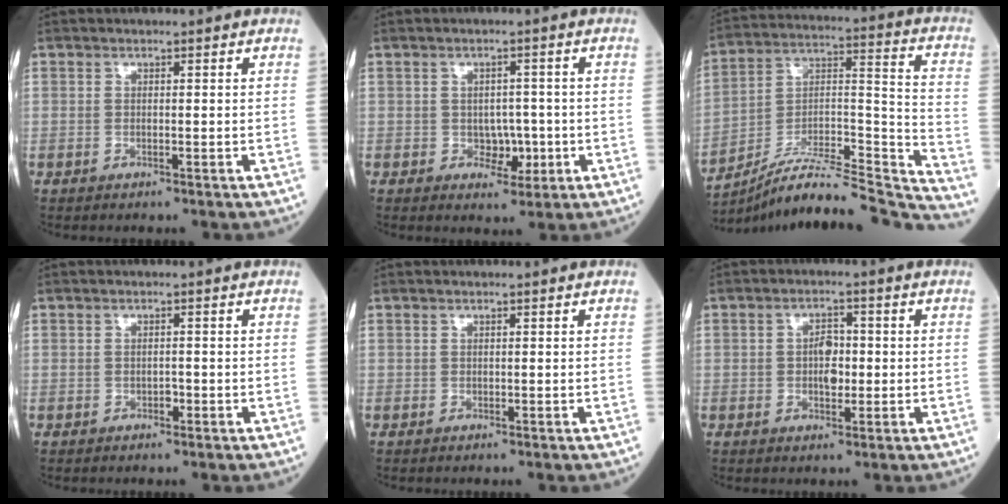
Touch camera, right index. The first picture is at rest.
{"total": 3.6, "force": [-0.8, 2.6, 2.4], "torque": [-0.019, 0.005, -0.006]}
{"total": 22.8, "force": [-21.8, -0.3, 6.6], "torque": [-0.089, 0.026, -0.344]}
{"total": 0.9, "force": [-0.3, 0.6, 0.7], "torque": [-0.011, 0.001, -0.005]}
{"total": 0.0}
{"total": 3.8, "force": [-0.1, 2.1, 3.1], "torque": [-0.048, 0.005, -0.001]}